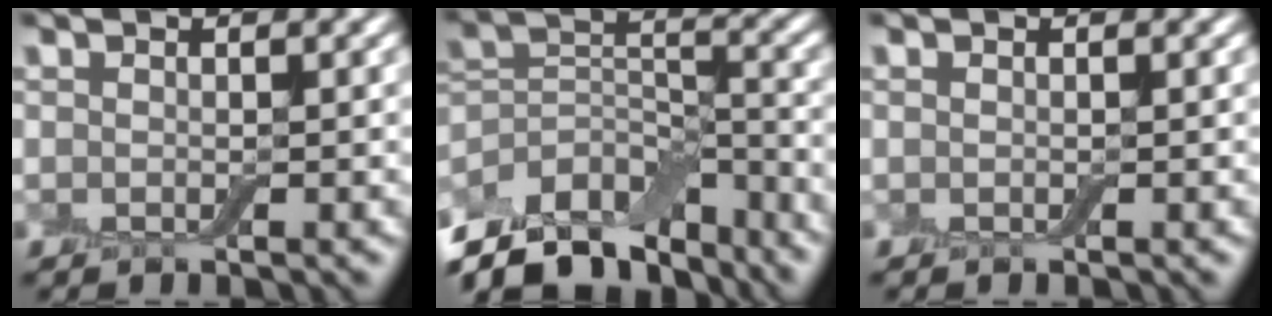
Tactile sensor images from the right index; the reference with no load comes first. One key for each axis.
{"total": 11.3, "fx": -9.0, "fy": 5.1, "fz": 4.6, "tx": -0.086, "ty": 0.018, "tz": -0.159}
{"total": 0.0}